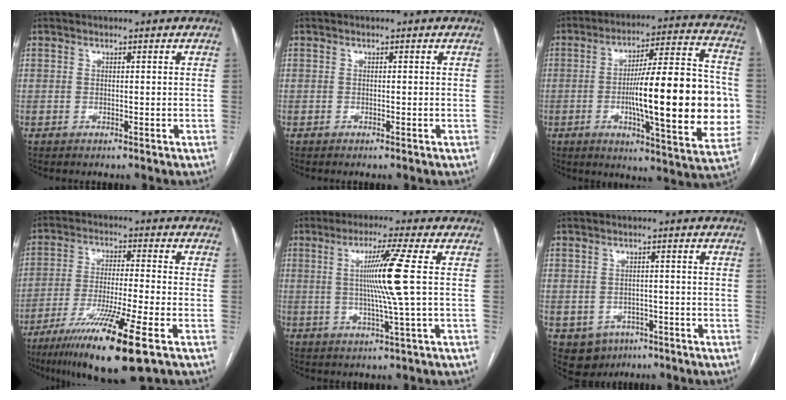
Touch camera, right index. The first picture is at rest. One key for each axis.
{"total": 0.0}
{"total": 23.1, "fx": -2.3, "fy": 3.4, "fz": 22.8, "tx": -0.295, "ty": 0.016, "tz": -0.029}
{"total": 15.2, "fx": -8.9, "fy": -0.1, "fz": 12.4, "tx": -0.225, "ty": -0.043, "tz": -0.154}
{"total": 8.7, "fx": 0.9, "fy": -2.3, "fz": 8.3, "tx": -0.154, "ty": -0.004, "tz": 0.026}
{"total": 5.7, "fx": -2.8, "fy": 4.8, "fz": 1.3, "tx": -0.021, "ty": 0.007, "tz": -0.030}